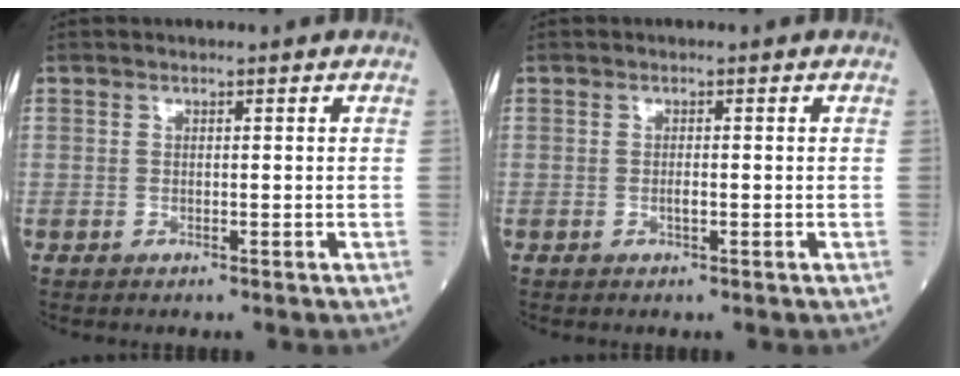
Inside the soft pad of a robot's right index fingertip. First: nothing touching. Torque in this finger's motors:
{"motor_torque": [0.17, -0.02, 0.07, 0.03]}